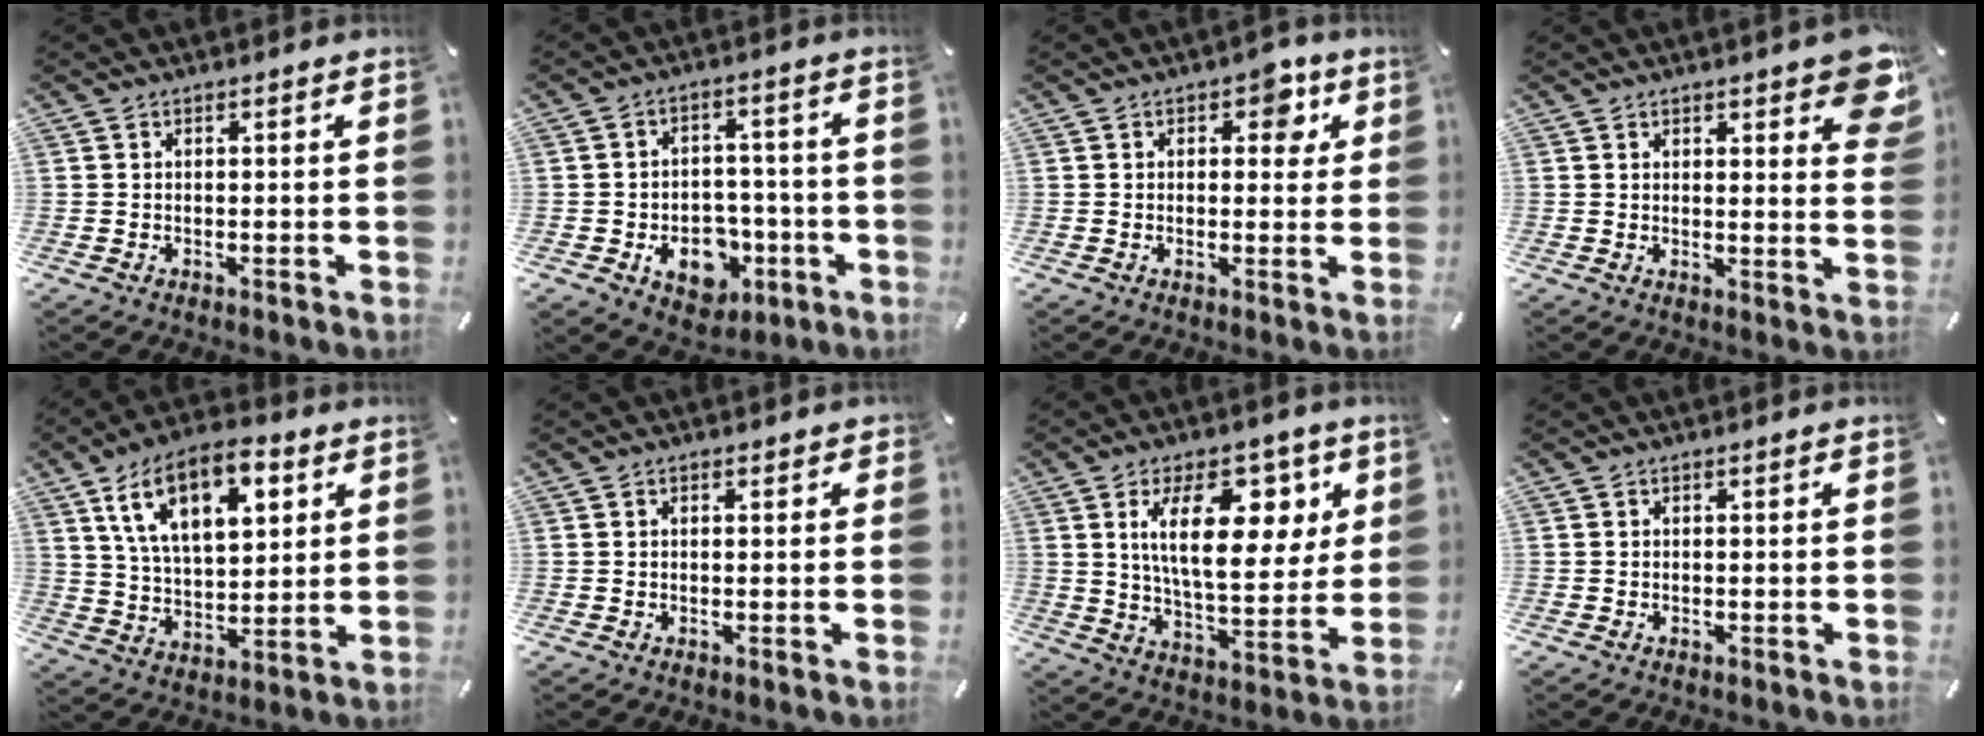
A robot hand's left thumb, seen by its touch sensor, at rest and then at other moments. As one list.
[{"total": 10.9, "force": [-3.7, 8.3, 6.0], "torque": [-0.090, 0.018, -0.057]}, {"total": 5.5, "force": [2.3, 3.6, 3.5], "torque": [-0.022, -0.007, 0.027]}, {"total": 7.9, "force": [5.1, 3.0, 5.3], "torque": [-0.056, -0.032, 0.085]}, {"total": 16.5, "force": [8.0, 8.9, 11.3], "torque": [-0.202, -0.011, 0.139]}, {"total": 0.9, "force": [0.1, 0.8, 0.4], "torque": [0.001, 0.003, -0.001]}, {"total": 19.0, "force": [7.3, 9.3, 14.8], "torque": [-0.239, -0.003, 0.116]}, {"total": 0.0}]